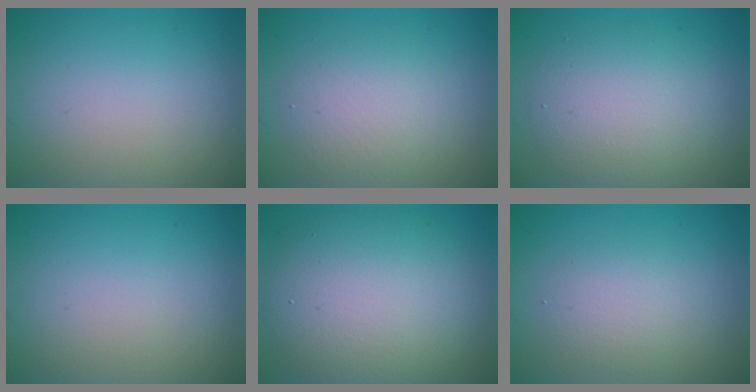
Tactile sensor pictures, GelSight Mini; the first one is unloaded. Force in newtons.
{"total": 3.3, "press": 3.3, "slide": 0.2}
{"total": 4.8, "press": 4.8, "slide": 0.3}
{"total": 0.0}
{"total": 9.9, "press": 9.9, "slide": 0.4}
{"total": 2.4, "press": 2.4, "slide": 0.2}